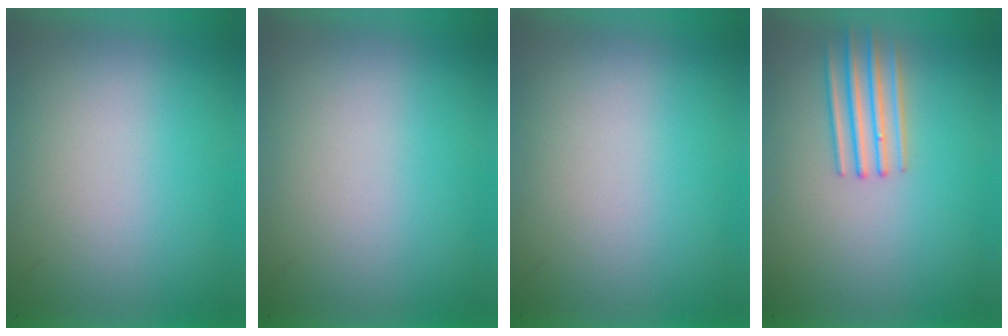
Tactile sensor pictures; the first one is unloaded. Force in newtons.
{"total": 0.0}
{"total": 0.0}
{"total": 2.7}